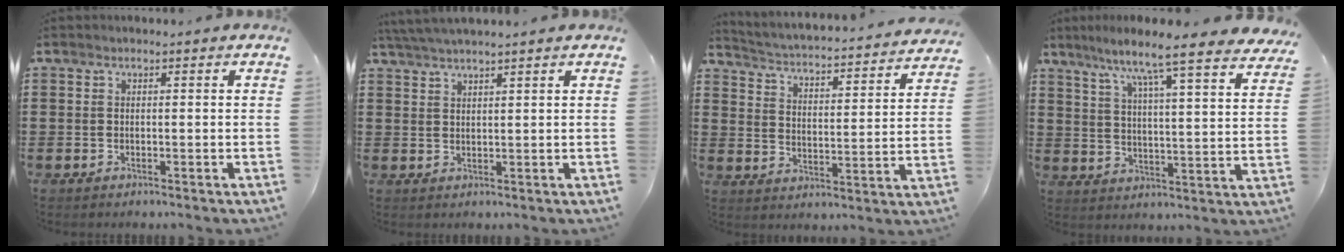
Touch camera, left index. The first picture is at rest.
{"total": 2.9, "force": [2.7, -0.4, 1.0], "torque": [-0.026, -0.001, 0.052]}
{"total": 2.5, "force": [2.4, -0.4, 0.4], "torque": [-0.027, -0.033, 0.029]}
{"total": 8.2, "force": [6.8, -0.8, 4.5], "torque": [-0.099, -0.067, 0.102]}